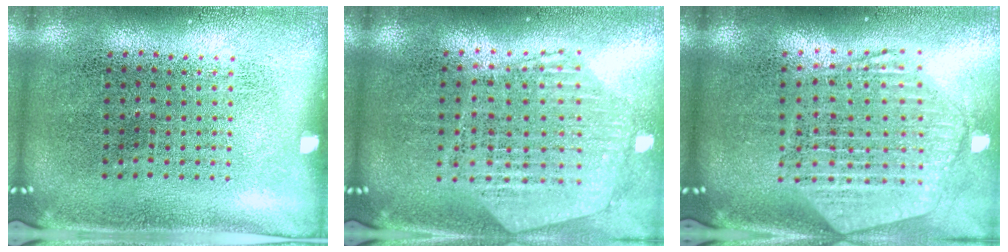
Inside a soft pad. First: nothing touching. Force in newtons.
{"total": 1.2, "press": 1.2, "slide": 0.1}
{"total": 2.6, "press": 2.2, "slide": 1.5}